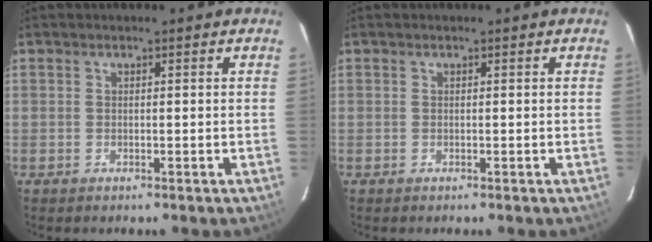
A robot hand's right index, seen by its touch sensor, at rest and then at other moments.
{"total": 0.0}